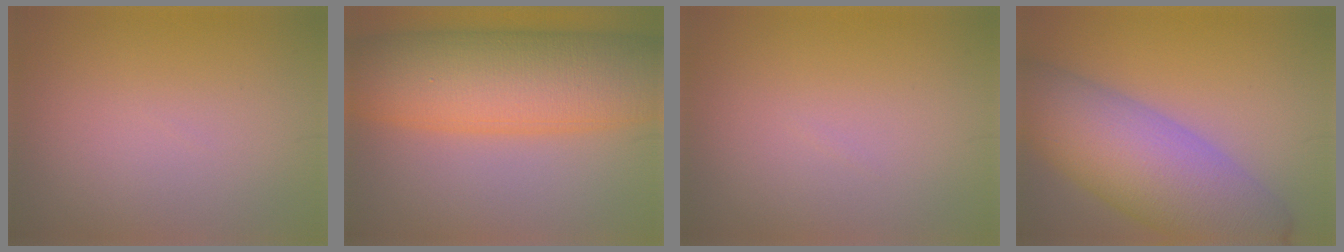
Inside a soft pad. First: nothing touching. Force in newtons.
{"total": 13.3, "press": 13.3, "slide": 0.5}
{"total": 0.0}
{"total": 10.9, "press": 10.8, "slide": 0.3}